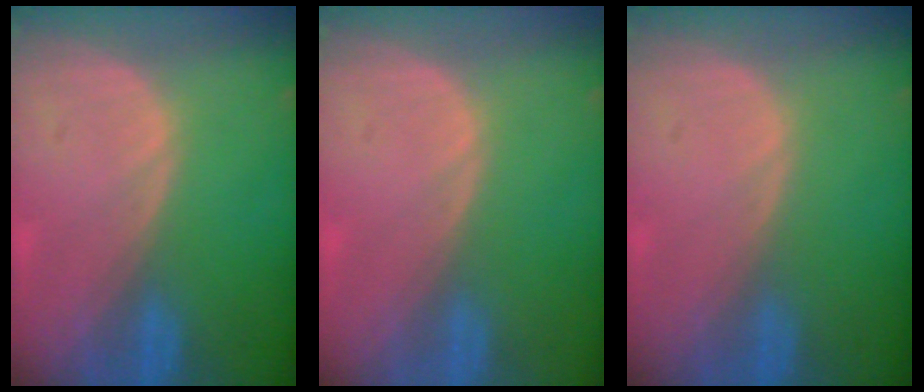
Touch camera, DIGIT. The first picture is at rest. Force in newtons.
{"total": 0.0}
{"total": 0.0}